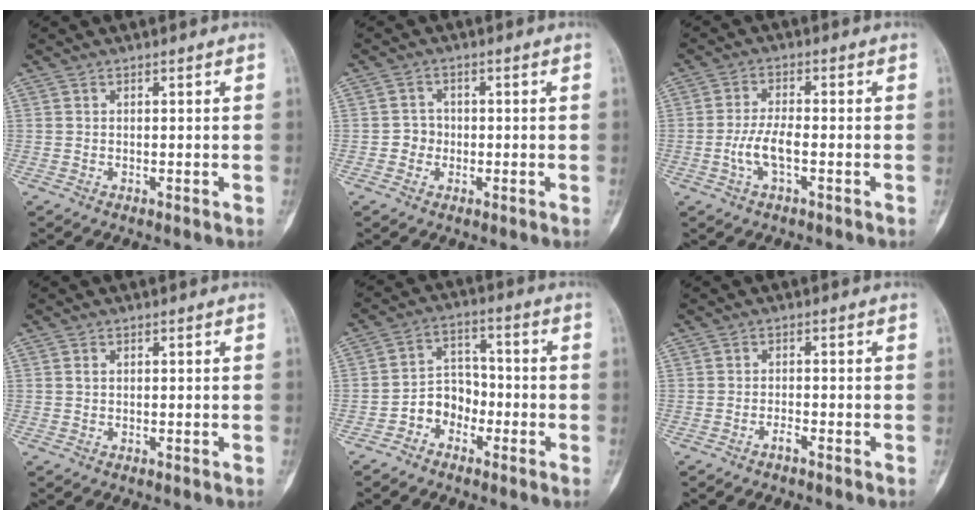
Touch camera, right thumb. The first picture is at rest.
{"total": 2.7, "force": [-0.6, 2.5, 0.7], "torque": [0.005, 0.010, -0.016]}
{"total": 5.2, "force": [-1.6, 1.7, 4.7], "torque": [-0.104, 0.012, -0.033]}
{"total": 0.7, "force": [0.2, 0.5, 0.5], "torque": [-0.011, 0.004, 0.005]}
{"total": 6.4, "force": [-3.1, 5.0, 2.5], "torque": [-0.012, 0.038, -0.065]}
{"total": 1.2, "force": [-1.0, 0.1, 0.7], "torque": [-0.014, 0.009, -0.018]}